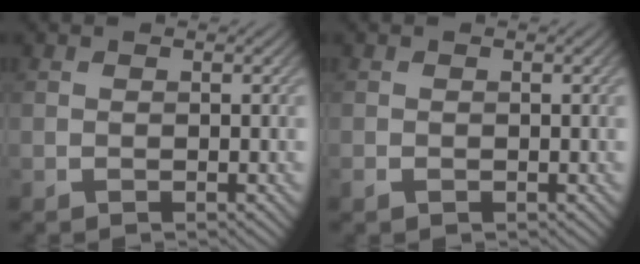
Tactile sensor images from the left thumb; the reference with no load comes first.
{"total": 1.0, "force": [-0.5, 0.7, 0.6], "torque": [-0.016, -0.007, -0.008]}